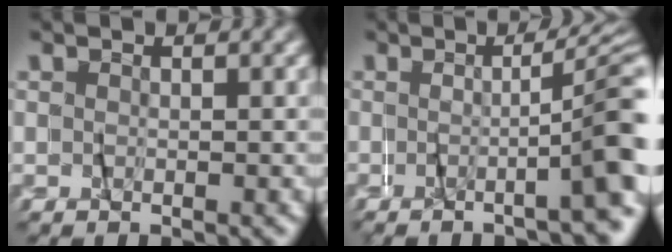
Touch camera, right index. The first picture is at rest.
{"total": 5.4, "force": [-2.9, -1.3, 4.3], "torque": [-0.034, 0.008, -0.046]}